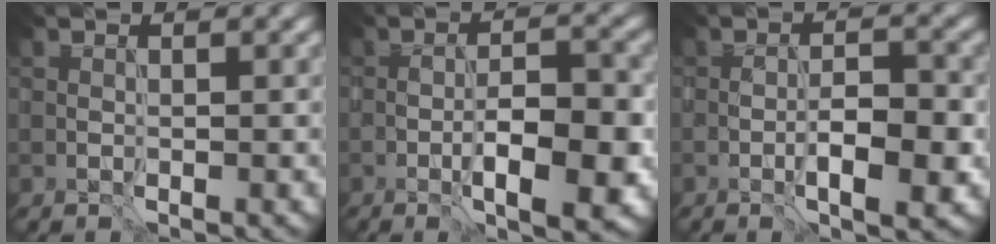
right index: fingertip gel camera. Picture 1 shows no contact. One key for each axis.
{"total": 6.1, "fx": -1.8, "fy": 1.9, "fz": 5.5, "tx": -0.084, "ty": -0.002, "tz": -0.025}
{"total": 4.2, "fx": -1.2, "fy": 1.3, "fz": 3.8, "tx": -0.062, "ty": -0.001, "tz": -0.018}